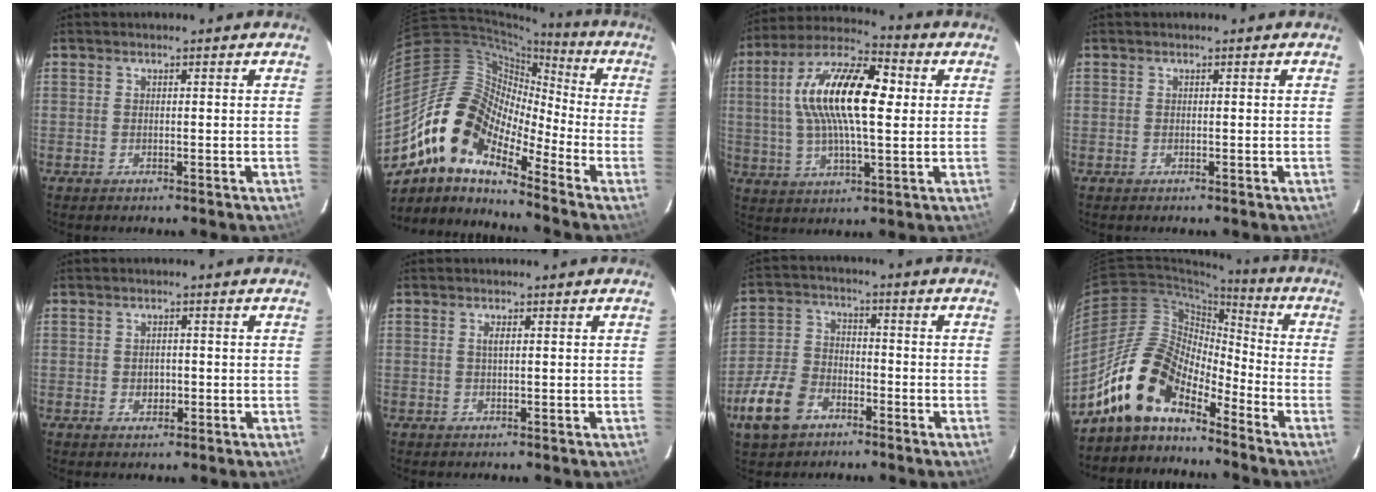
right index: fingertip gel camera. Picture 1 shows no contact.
{"total": 15.2, "force": [-10.0, 6.2, 9.5], "torque": [-0.156, 0.006, -0.208]}
{"total": 18.2, "force": [3.1, 6.4, 16.8], "torque": [-0.317, 0.024, 0.043]}
{"total": 0.0}
{"total": 2.1, "force": [-0.4, 1.9, 0.9], "torque": [-0.014, 0.001, -0.003]}
{"total": 1.1, "force": [0.3, 0.2, 1.0], "torque": [-0.019, 0.002, 0.005]}
{"total": 10.7, "force": [-6.2, 6.8, 5.4], "torque": [-0.137, 0.008, -0.120]}
{"total": 13.3, "force": [-10.6, 5.1, 6.3], "torque": [-0.109, 0.018, -0.213]}